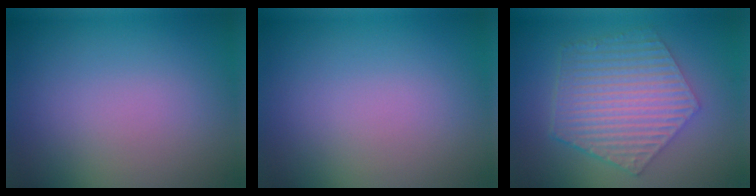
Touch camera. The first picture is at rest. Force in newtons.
{"total": 0.0}
{"total": 6.8, "press": 4.8, "slide": 4.7}